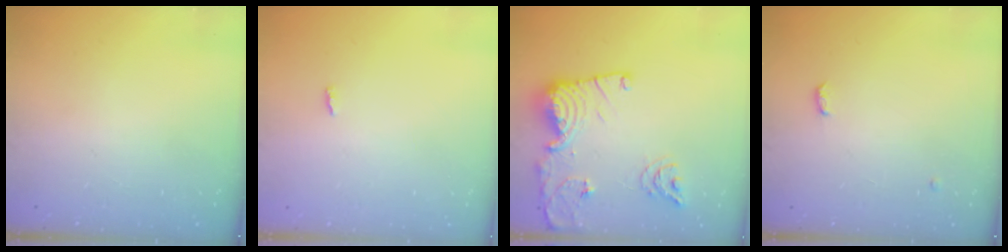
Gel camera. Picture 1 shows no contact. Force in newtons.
{"total": 1.9, "press": 1.9, "slide": 0.2}
{"total": 16.5, "press": 16.5, "slide": 1.7}
{"total": 7.6, "press": 4.2, "slide": 6.4}